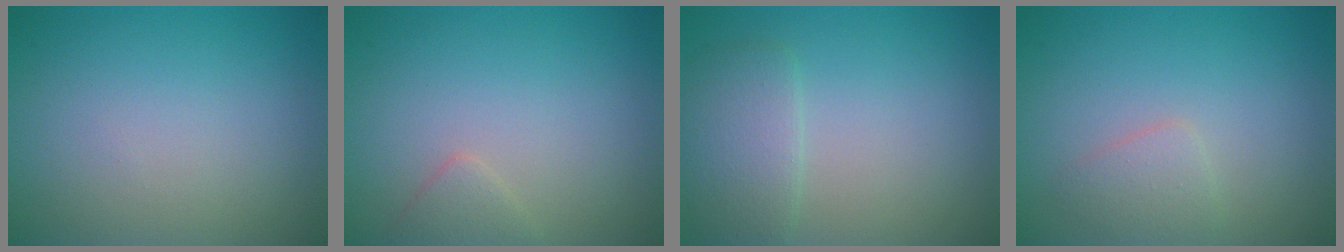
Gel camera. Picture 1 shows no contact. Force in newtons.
{"total": 1.3, "press": 1.3, "slide": 0.0}
{"total": 3.0, "press": 3.0, "slide": 0.1}
{"total": 1.6, "press": 1.6, "slide": 0.0}